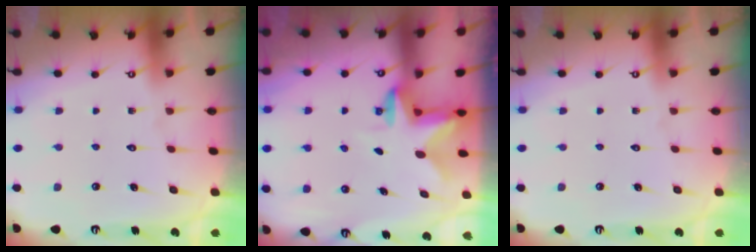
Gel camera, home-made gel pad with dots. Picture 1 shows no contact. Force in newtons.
{"total": 2.3, "press": 2.3, "slide": 0.4}
{"total": 0.0}